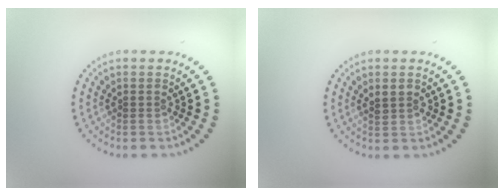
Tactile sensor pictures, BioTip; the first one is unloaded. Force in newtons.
{"total": 1.4, "press": 1.4, "slide": 0.4}